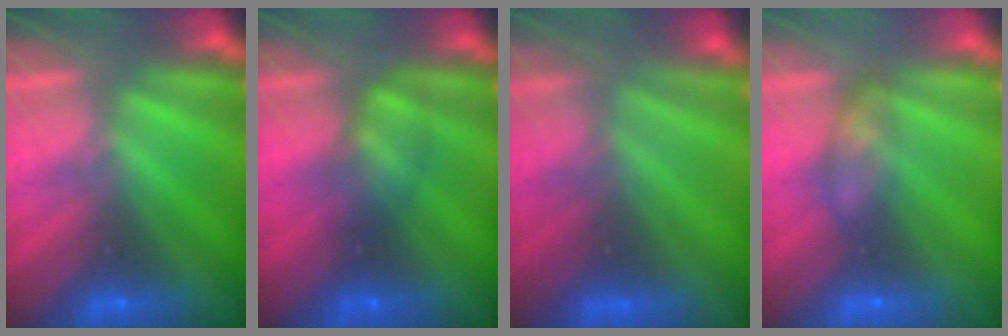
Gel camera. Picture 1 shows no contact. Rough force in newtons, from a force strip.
{"total": 2.6}
{"total": 7.6}
{"total": 2.3}